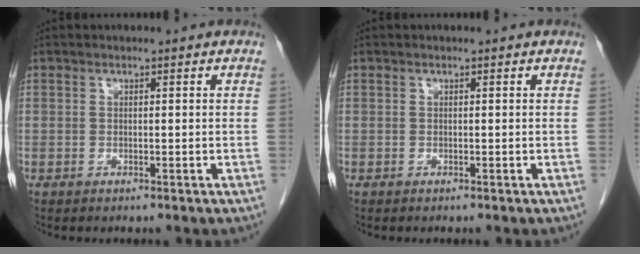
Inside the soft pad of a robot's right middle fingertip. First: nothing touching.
{"total": 0.0}